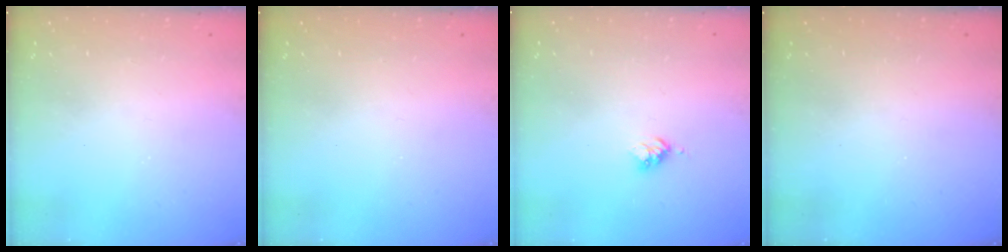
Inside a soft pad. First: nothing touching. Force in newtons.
{"total": 0.0}
{"total": 3.0, "press": 2.9, "slide": 0.4}
{"total": 0.0}